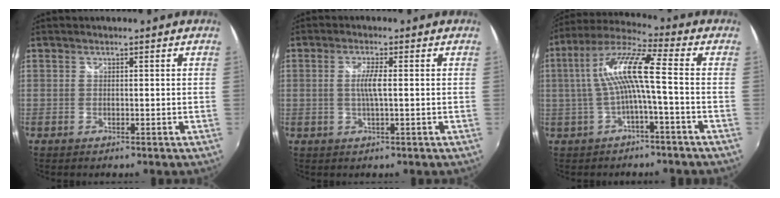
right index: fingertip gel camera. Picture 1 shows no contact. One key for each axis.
{"total": 3.6, "fx": 0.0, "fy": 0.1, "fz": 3.6, "tx": -0.068, "ty": -0.002, "tz": 0.000}
{"total": 11.0, "fx": -0.9, "fy": 0.8, "fz": 11.0, "tx": -0.221, "ty": 0.018, "tz": -0.014}